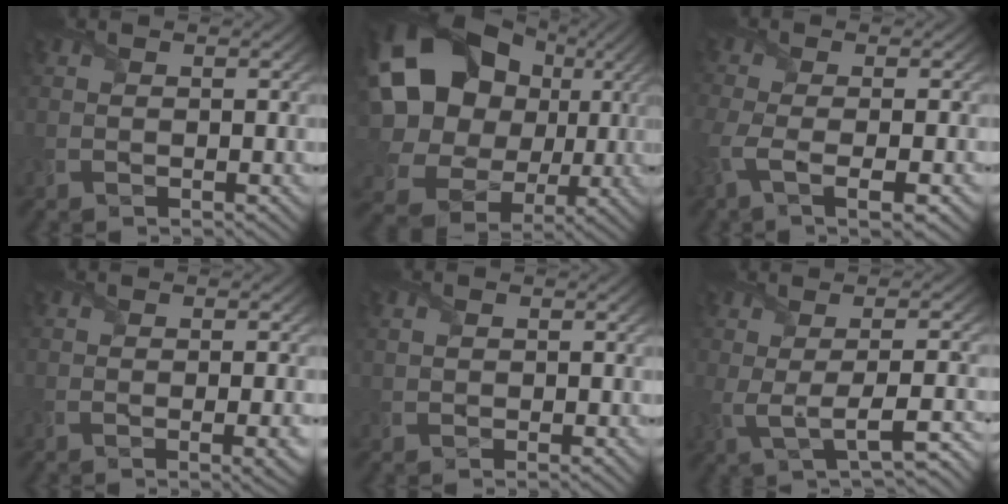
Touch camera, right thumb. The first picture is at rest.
{"total": 21.4, "force": [3.9, 17.7, 11.3], "torque": [-0.297, 0.003, 0.085]}
{"total": 6.0, "force": [-2.5, 1.8, 5.2], "torque": [-0.112, -0.015, -0.047]}
{"total": 3.3, "force": [-0.7, 0.7, 3.1], "torque": [-0.045, -0.006, -0.009]}
{"total": 1.3, "force": [0.6, 0.8, 0.9], "torque": [-0.018, 0.000, 0.014]}
{"total": 6.0, "force": [-0.9, 1.4, 5.8], "torque": [-0.098, 0.005, -0.019]}